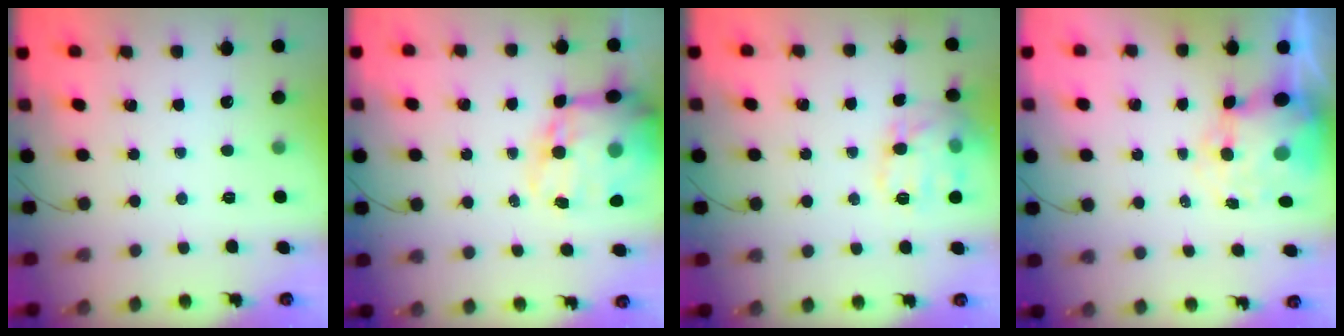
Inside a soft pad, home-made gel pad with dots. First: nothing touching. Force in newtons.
{"total": 20.3, "press": 19.7, "slide": 4.8}
{"total": 15.1, "press": 15.0, "slide": 0.8}
{"total": 9.1, "press": 8.8, "slide": 2.3}